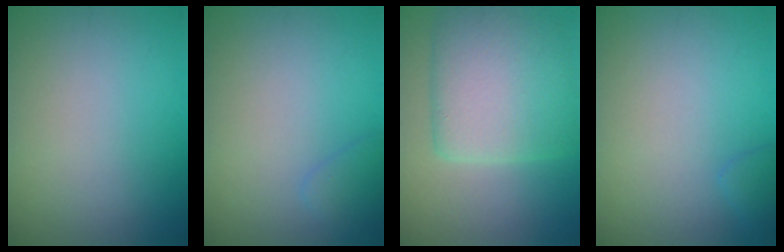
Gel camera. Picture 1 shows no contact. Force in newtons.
{"total": 1.3, "press": 1.3, "slide": 0.1}
{"total": 7.7, "press": 7.6, "slide": 0.5}
{"total": 1.0, "press": 1.0, "slide": 0.1}